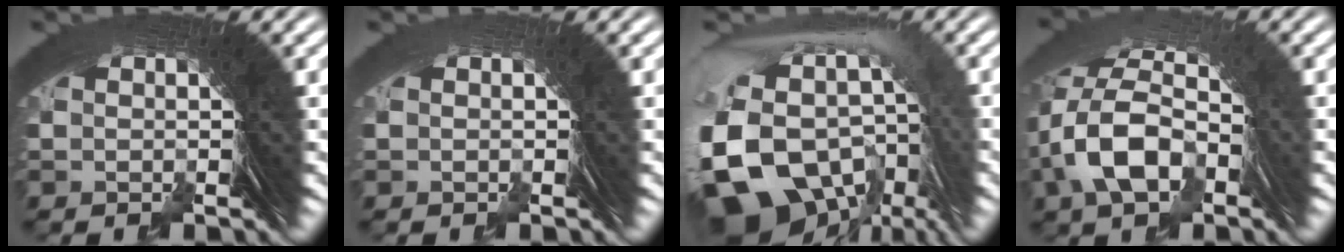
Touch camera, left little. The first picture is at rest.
{"total": 1.0, "force": [-0.4, -0.7, -0.7], "torque": [0.016, 0.005, -0.008]}
{"total": 13.7, "force": [-2.4, 10.7, 8.2], "torque": [-0.220, -0.052, -0.023]}
{"total": 7.1, "force": [0.6, 5.2, 4.8], "torque": [-0.120, 0.006, 0.007]}